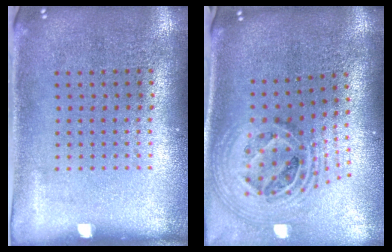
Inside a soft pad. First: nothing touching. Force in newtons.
{"total": 2.1, "press": 1.6, "slide": 1.3}